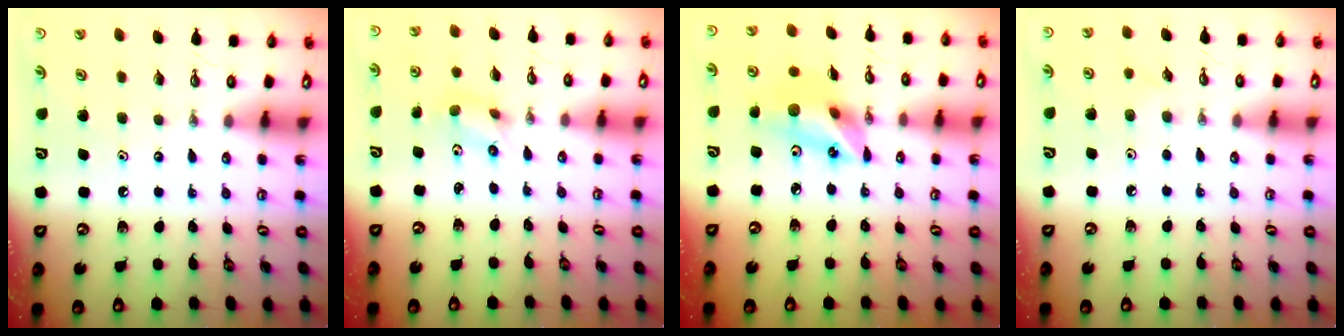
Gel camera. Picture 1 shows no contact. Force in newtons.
{"total": 2.1, "press": 1.9, "slide": 0.9}
{"total": 14.8, "press": 14.5, "slide": 3.1}
{"total": 3.6, "press": 3.5, "slide": 0.9}